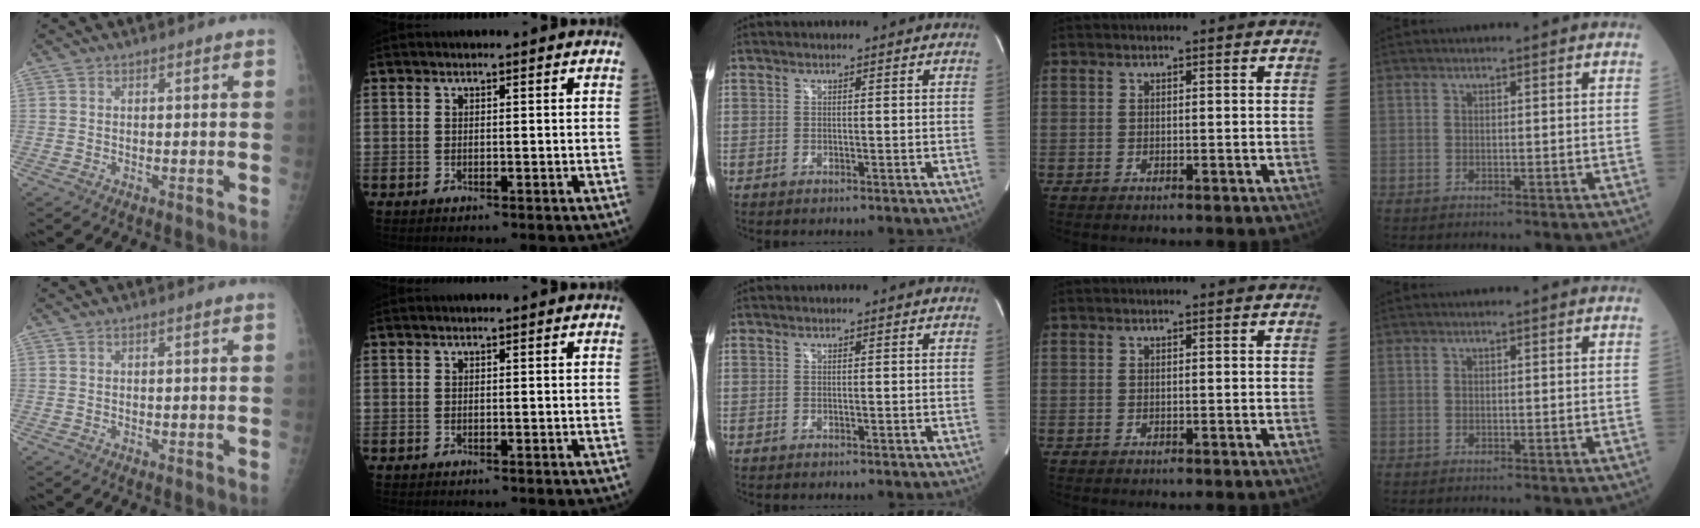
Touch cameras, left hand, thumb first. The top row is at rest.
{}